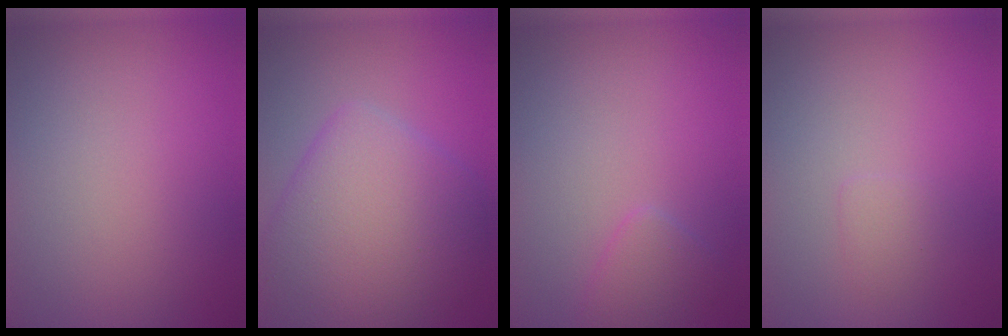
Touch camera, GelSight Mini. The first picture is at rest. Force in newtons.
{"total": 7.7, "press": 7.7, "slide": 0.3}
{"total": 1.6, "press": 1.6, "slide": 0.1}
{"total": 0.8, "press": 0.8, "slide": 0.0}